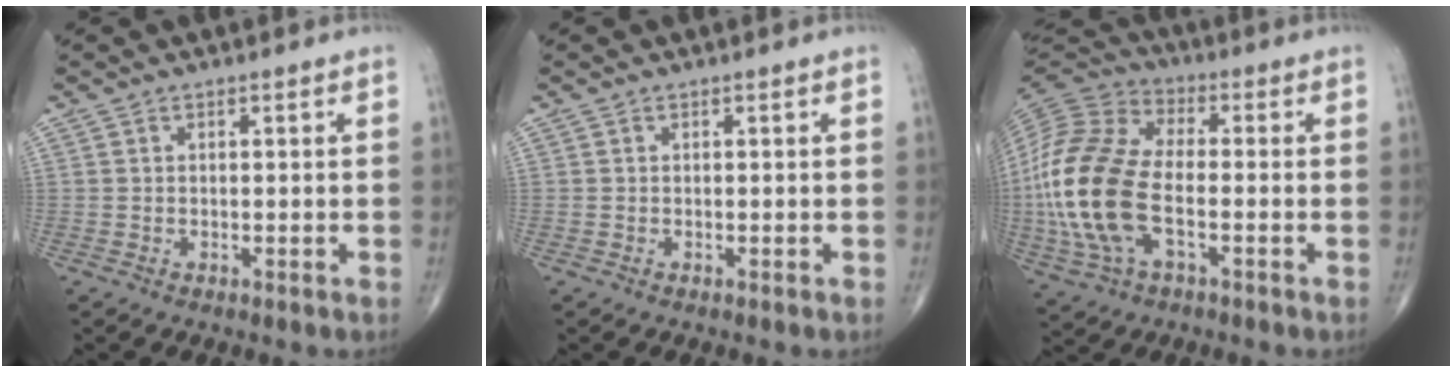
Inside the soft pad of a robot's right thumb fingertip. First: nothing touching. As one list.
[{"total": 0.0}, {"total": 21.2, "force": [-3.4, 11.2, 17.7], "torque": [-0.397, 0.012, -0.064]}]